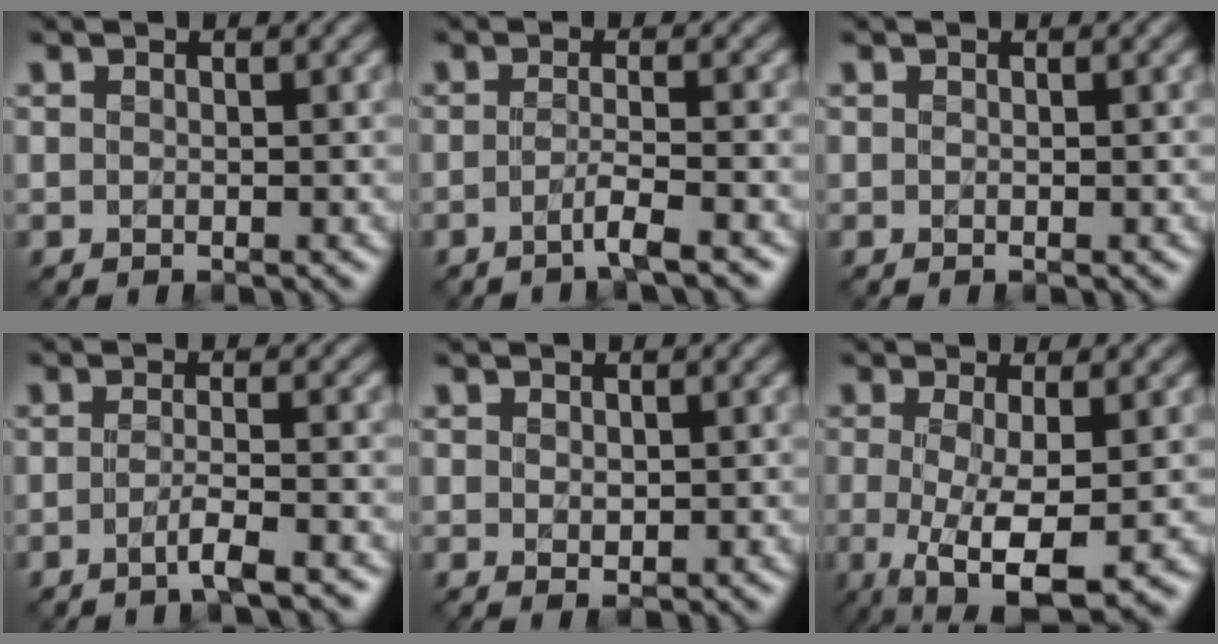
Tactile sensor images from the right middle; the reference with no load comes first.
{"total": 2.7, "force": [-1.5, 0.3, 2.2], "torque": [-0.032, 0.003, -0.038]}
{"total": 0.0}
{"total": 2.9, "force": [-1.7, 0.4, 2.4], "torque": [-0.035, 0.004, -0.040]}
{"total": 0.8, "force": [0.2, 0.5, 0.6], "torque": [-0.014, -0.003, 0.008]}
{"total": 7.1, "force": [-1.6, 1.9, 6.7], "torque": [-0.124, -0.021, -0.020]}